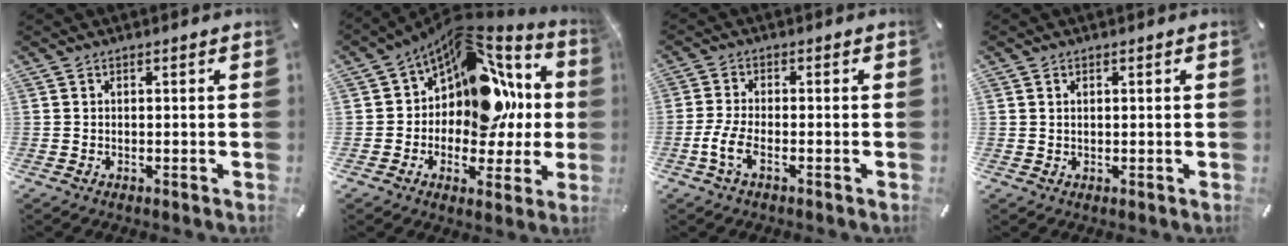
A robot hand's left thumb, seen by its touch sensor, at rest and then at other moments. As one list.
[{"total": 14.6, "force": [4.6, 10.7, 8.9], "torque": [-0.139, -0.053, 0.078]}, {"total": 5.4, "force": [-2.1, 2.1, 4.5], "torque": [-0.106, -0.006, -0.041]}, {"total": 0.9, "force": [0.3, 0.8, 0.4], "torque": [-0.010, 0.005, 0.005]}]